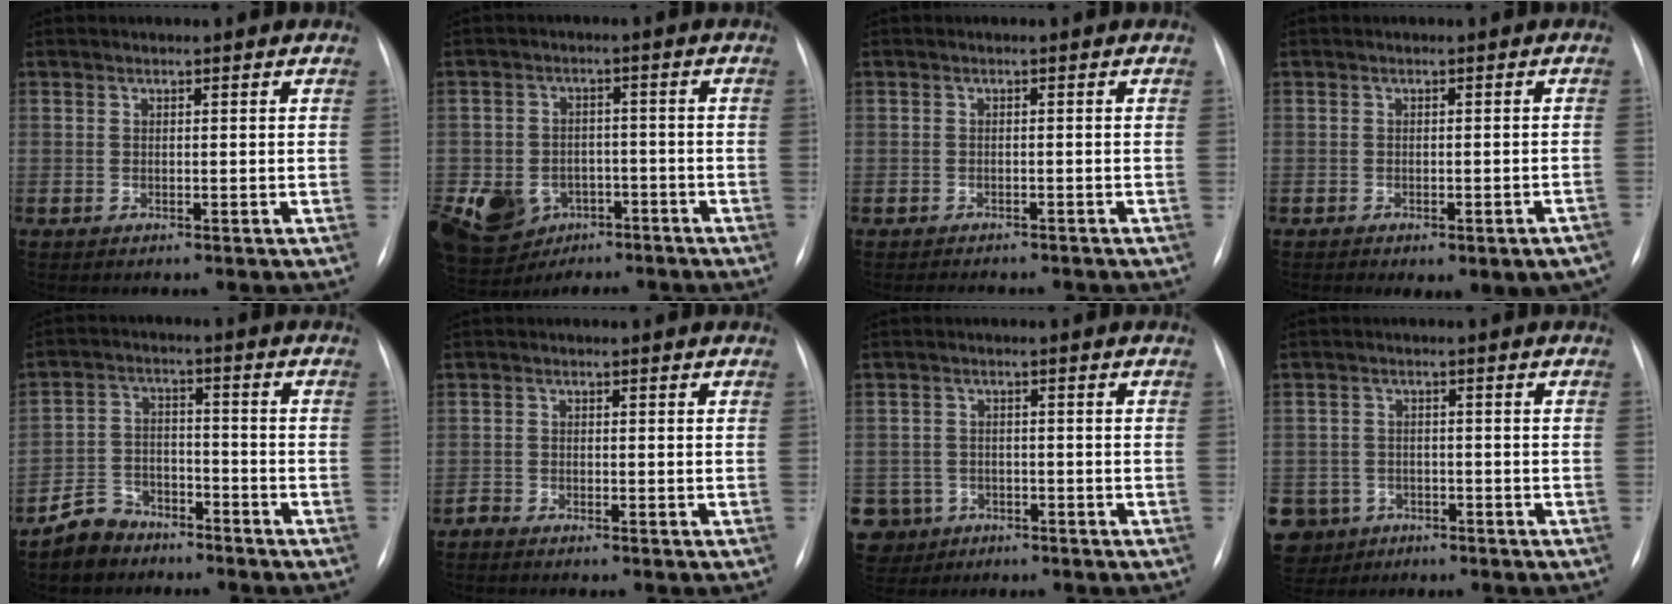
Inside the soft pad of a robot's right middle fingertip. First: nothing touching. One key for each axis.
{"total": 15.4, "fx": -7.2, "fy": 11.9, "fz": 6.6, "tx": -0.180, "ty": 0.007, "tz": -0.104}
{"total": 4.2, "fx": -3.6, "fy": 1.6, "fz": 1.3, "tx": -0.021, "ty": -0.006, "tz": -0.043}
{"total": 9.2, "fx": -6.3, "fy": 3.4, "fz": 5.7, "tx": -0.064, "ty": 0.009, "tz": -0.072}
{"total": 6.5, "fx": -5.3, "fy": 3.8, "fz": 0.7, "tx": -0.021, "ty": 0.004, "tz": -0.098}
{"total": 1.5, "fx": -1.4, "fy": -0.1, "fz": 0.3, "tx": -0.012, "ty": -0.006, "tz": -0.023}
{"total": 7.6, "fx": -4.0, "fy": 6.4, "fz": 0.7, "tx": -0.035, "ty": 0.005, "tz": -0.062}
{"total": 11.1, "fx": -5.8, "fy": 9.1, "fz": 2.5, "tx": -0.097, "ty": -0.003, "tz": -0.087}